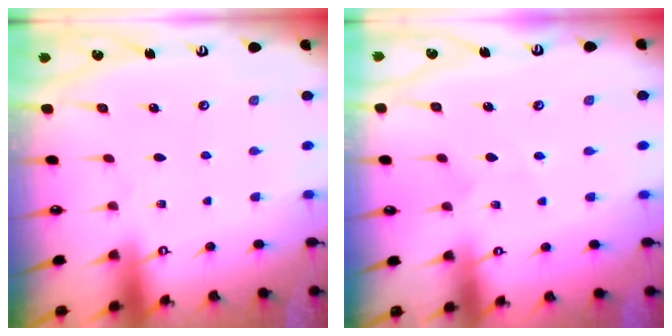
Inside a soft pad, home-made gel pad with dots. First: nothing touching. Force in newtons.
{"total": 3.4, "press": 3.3, "slide": 0.9}